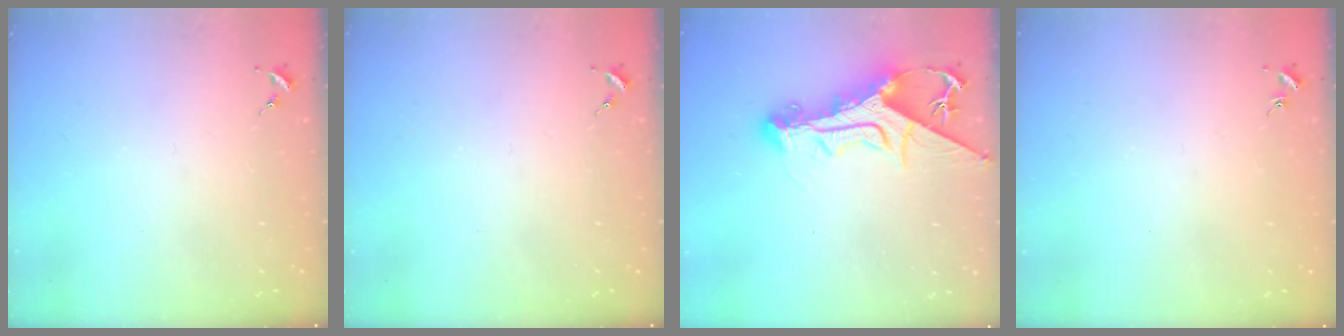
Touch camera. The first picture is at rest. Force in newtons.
{"total": 0.0}
{"total": 14.5, "press": 14.4, "slide": 1.2}
{"total": 0.9, "press": 0.9, "slide": 0.2}